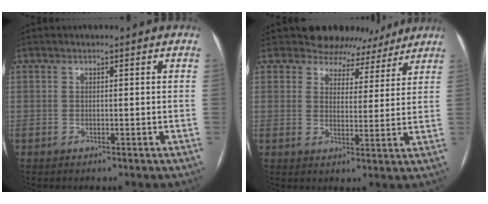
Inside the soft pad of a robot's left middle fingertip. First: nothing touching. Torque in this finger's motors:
{"motor_torque": [0.23, -0.30, 0.08, 0.00]}